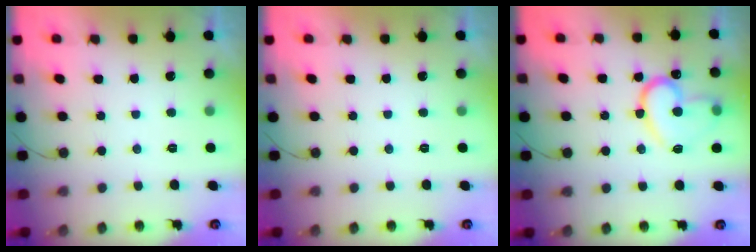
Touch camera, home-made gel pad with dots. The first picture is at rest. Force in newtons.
{"total": 0.0}
{"total": 15.9, "press": 15.9, "slide": 1.3}